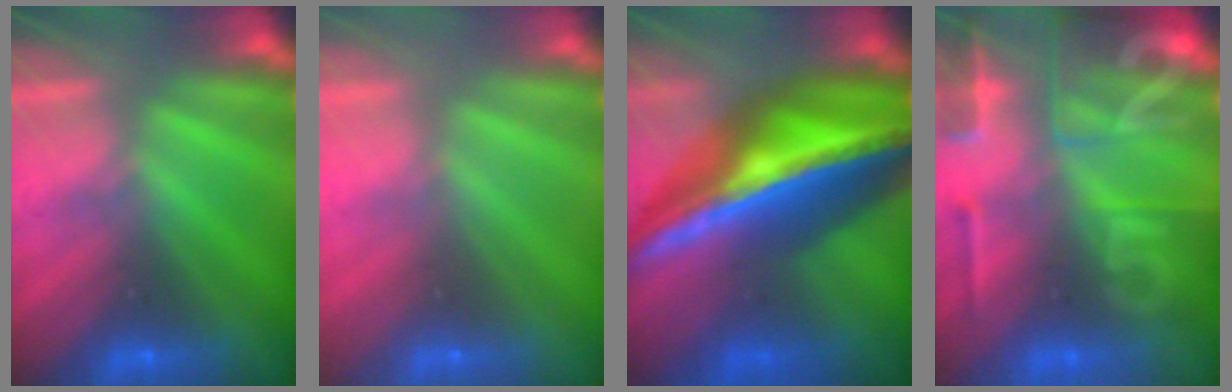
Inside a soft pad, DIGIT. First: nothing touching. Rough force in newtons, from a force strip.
{"total": 3.0}
{"total": 7.0}
{"total": 7.1}